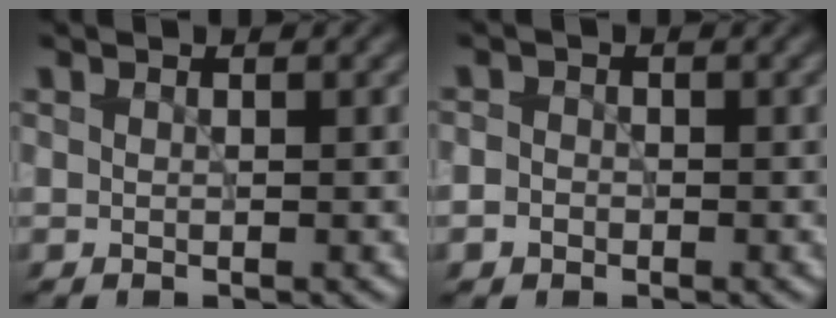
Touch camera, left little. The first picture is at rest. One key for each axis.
{"total": 1.5, "fx": -0.6, "fy": 1.3, "fz": 0.6, "tx": 0.000, "ty": -0.001, "tz": -0.014}